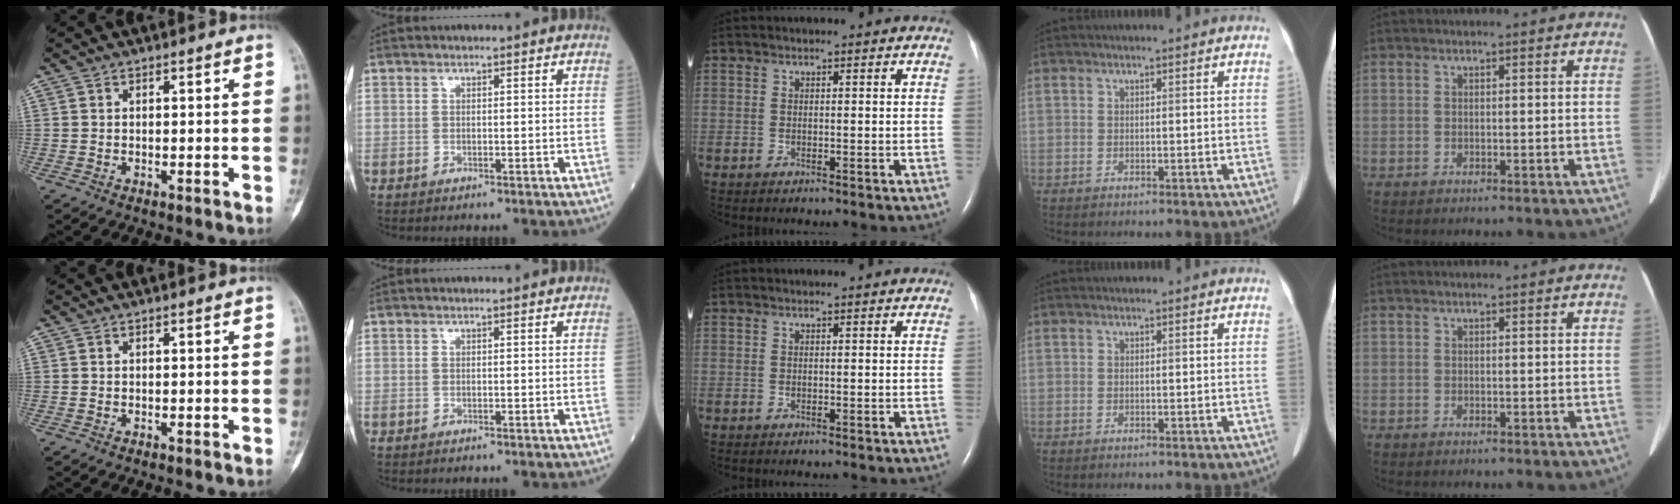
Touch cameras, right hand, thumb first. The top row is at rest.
{}